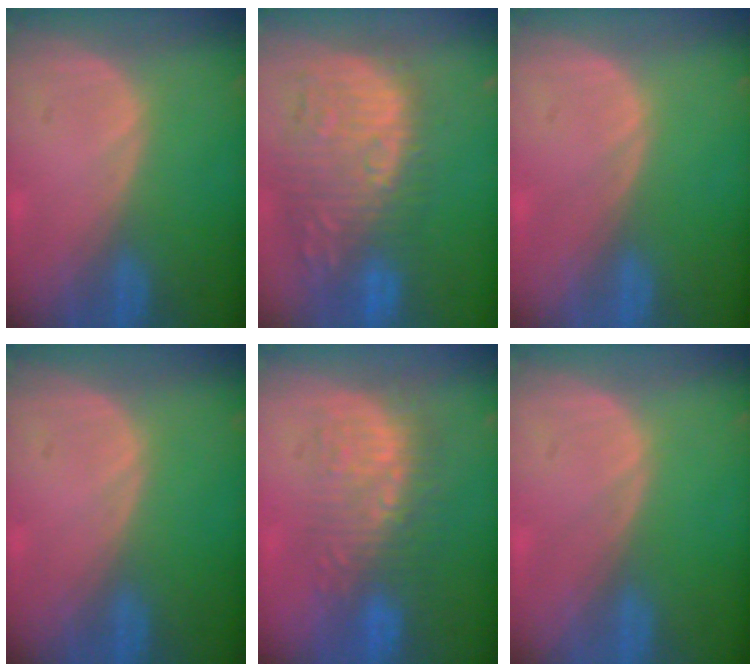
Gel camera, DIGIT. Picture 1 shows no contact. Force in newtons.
{"total": 12.8, "press": 11.7, "slide": 5.4}
{"total": 0.0}
{"total": 0.0}
{"total": 8.8, "press": 8.4, "slide": 2.5}
{"total": 0.0}